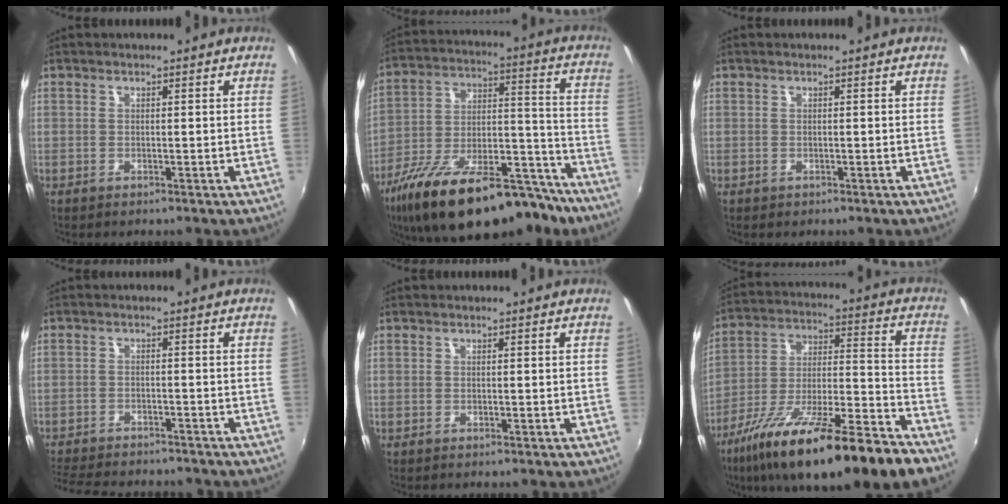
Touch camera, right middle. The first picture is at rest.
{"total": 28.4, "force": [-20.1, 10.9, 16.9], "torque": [-0.283, -0.008, -0.296]}
{"total": 0.0}
{"total": 12.2, "force": [-10.9, 3.2, 4.6], "torque": [-0.115, -0.018, -0.170]}
{"total": 0.0}
{"total": 24.6, "force": [-16.7, 3.8, 17.7], "torque": [-0.293, -0.039, -0.276]}